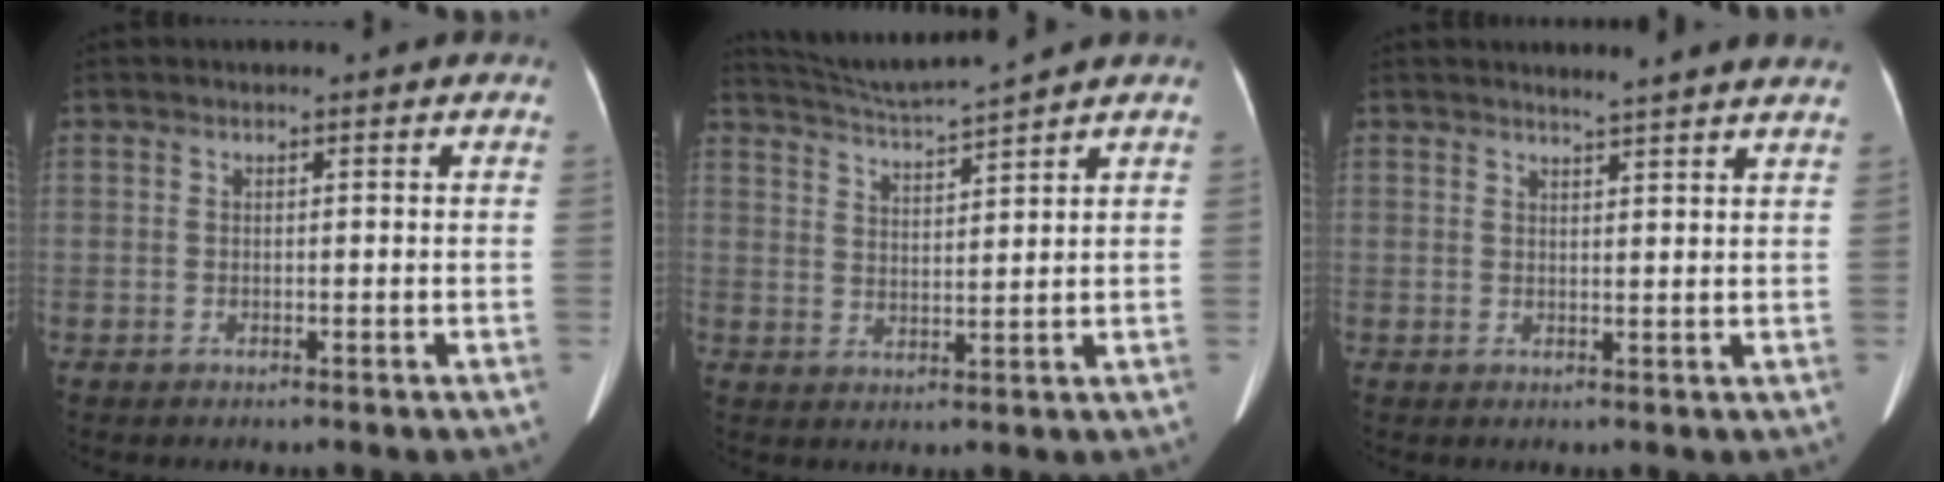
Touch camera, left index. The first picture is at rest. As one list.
[{"total": 6.8, "force": [6.4, -1.7, 1.6], "torque": [-0.042, 0.001, 0.124]}, {"total": 5.8, "force": [5.4, -0.6, 2.1], "torque": [-0.031, 0.002, 0.052]}]